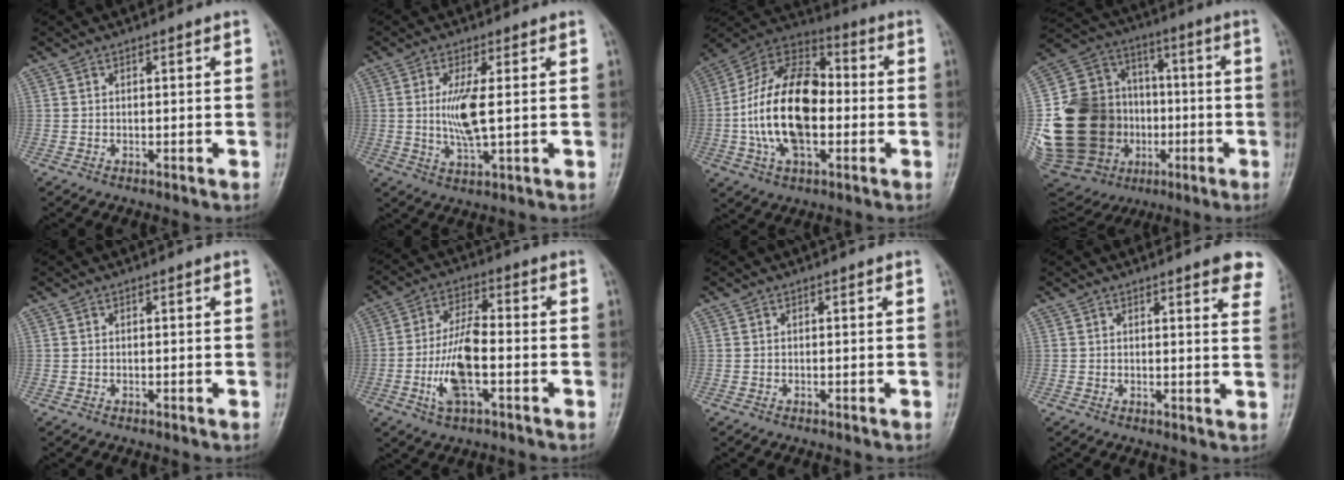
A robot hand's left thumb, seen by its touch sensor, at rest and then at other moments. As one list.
[{"total": 6.9, "force": [0.7, 1.6, 6.7], "torque": [-0.146, -0.018, 0.014]}, {"total": 20.7, "force": [-1.8, 12.0, 16.7], "torque": [-0.295, 0.030, -0.036]}, {"total": 29.4, "force": [-4.2, 23.1, 17.8], "torque": [-0.356, 0.060, -0.052]}, {"total": 0.0}, {"total": 10.6, "force": [-2.8, 4.2, 9.3], "torque": [-0.187, 0.019, -0.054]}, {"total": 0.0}, {"total": 7.6, "force": [5.5, 1.8, 5.0], "torque": [-0.034, -0.019, 0.050]}]